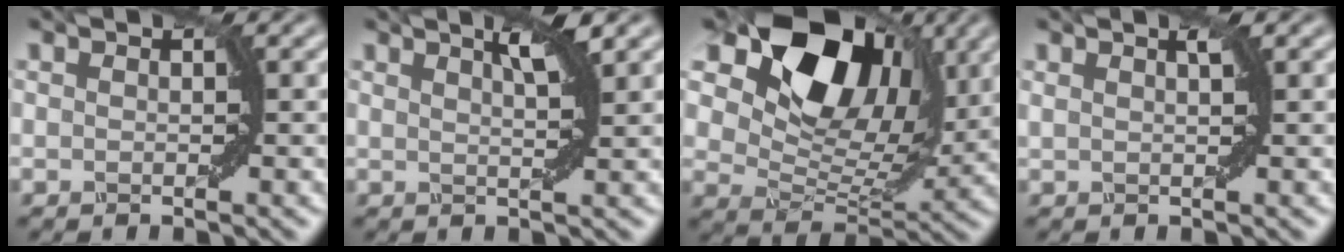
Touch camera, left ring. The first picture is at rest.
{"total": 2.2, "force": [1.4, -0.1, 1.7], "torque": [-0.025, 0.004, 0.024]}
{"total": 12.8, "force": [5.9, 8.0, 8.1], "torque": [-0.140, 0.010, 0.102]}
{"total": 0.9, "force": [0.7, -0.1, 0.6], "torque": [-0.016, 0.002, 0.014]}